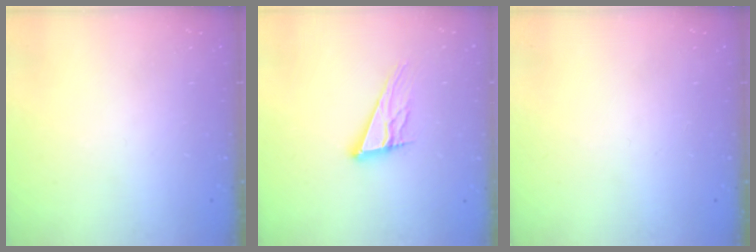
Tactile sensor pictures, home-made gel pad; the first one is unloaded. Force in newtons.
{"total": 13.0, "press": 12.7, "slide": 2.8}
{"total": 0.0}